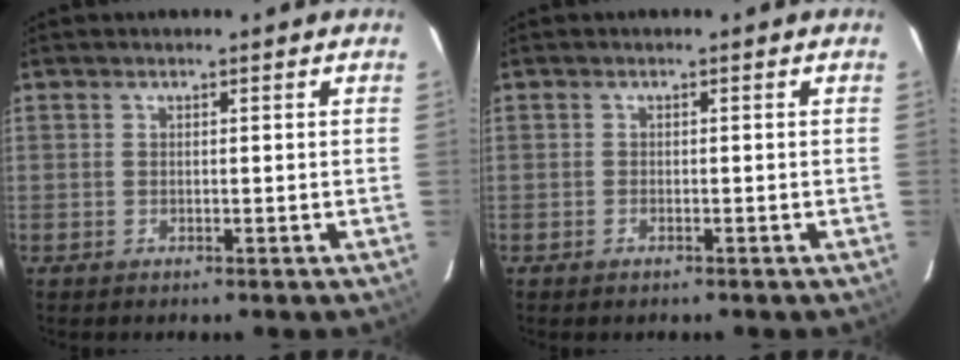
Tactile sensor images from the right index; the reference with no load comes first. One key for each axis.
{"total": 0.7, "fx": -0.5, "fy": 0.4, "fz": 0.3, "tx": -0.005, "ty": 0.000, "tz": -0.009}